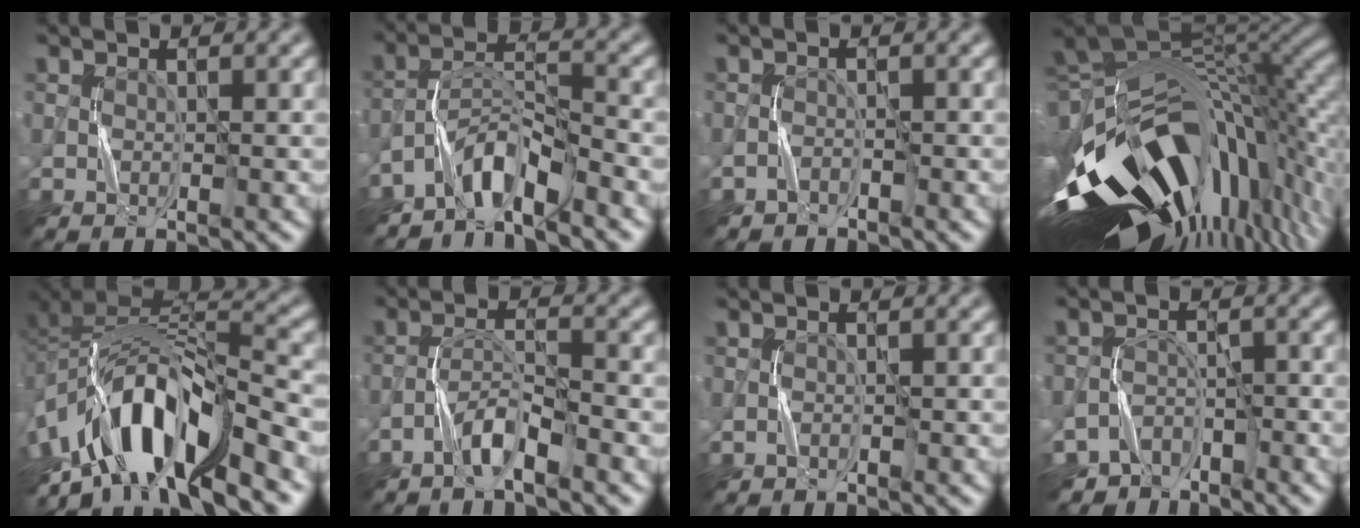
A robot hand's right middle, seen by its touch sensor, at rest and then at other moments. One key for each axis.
{"total": 4.6, "fx": -3.8, "fy": 0.9, "fz": 2.5, "tx": -0.044, "ty": 0.010, "tz": -0.082}
{"total": 1.1, "fx": -1.0, "fy": 0.4, "fz": -0.1, "tx": 0.002, "ty": 0.008, "tz": -0.016}
{"total": 18.4, "fx": -5.5, "fy": 9.2, "fz": 14.9, "tx": -0.280, "ty": -0.005, "tz": -0.098}
{"total": 12.1, "fx": -6.7, "fy": 4.4, "fz": 9.1, "tx": -0.149, "ty": 0.016, "tz": -0.122}
{"total": 3.0, "fx": -2.2, "fy": 0.4, "fz": 1.9, "tx": -0.039, "ty": 0.013, "tz": -0.045}
{"total": 0.5, "fx": -0.5, "fy": 0.2, "fz": 0.1, "tx": -0.003, "ty": 0.004, "tz": -0.007}
{"total": 4.3, "fx": -3.8, "fy": 1.9, "fz": 0.6, "tx": 0.001, "ty": -0.005, "tz": -0.072}